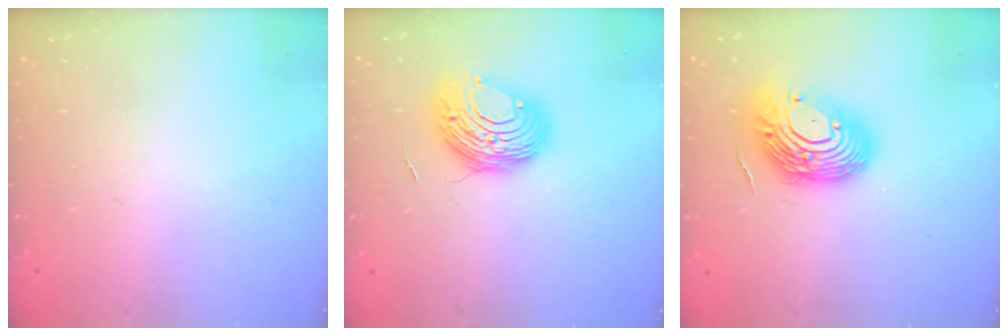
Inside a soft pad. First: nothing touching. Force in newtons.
{"total": 10.1, "press": 10.1, "slide": 0.7}
{"total": 16.3, "press": 16.2, "slide": 2.1}